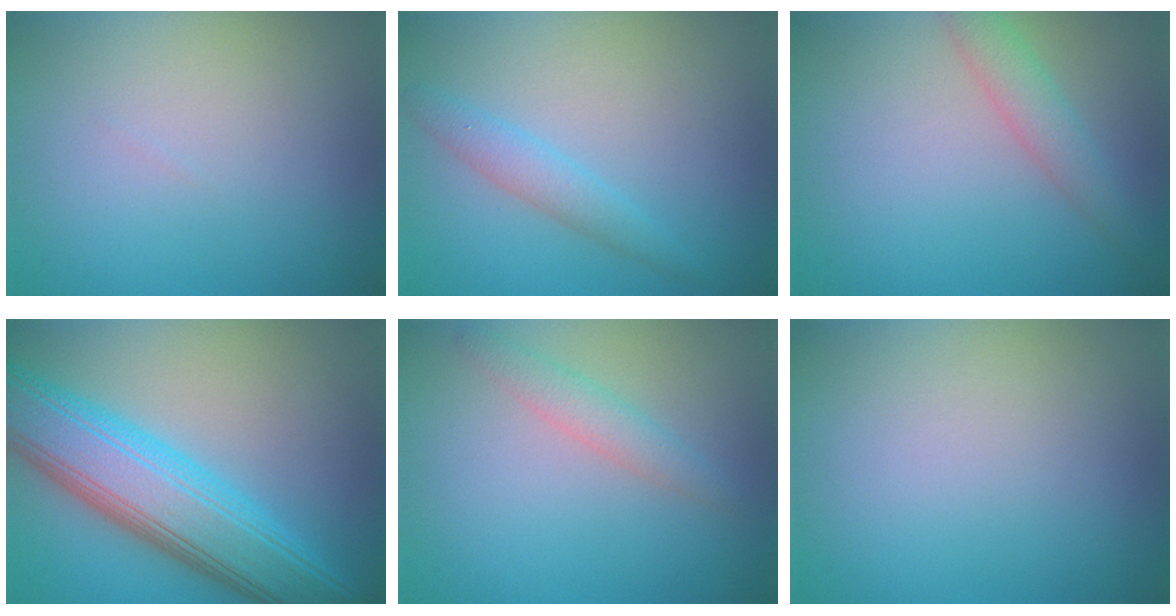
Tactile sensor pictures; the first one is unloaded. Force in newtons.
{"total": 2.2, "press": 2.2, "slide": 0.3}
{"total": 2.3, "press": 2.3, "slide": 0.0}
{"total": 10.1, "press": 10.1, "slide": 0.2}
{"total": 2.7, "press": 2.7, "slide": 0.2}
{"total": 0.0}